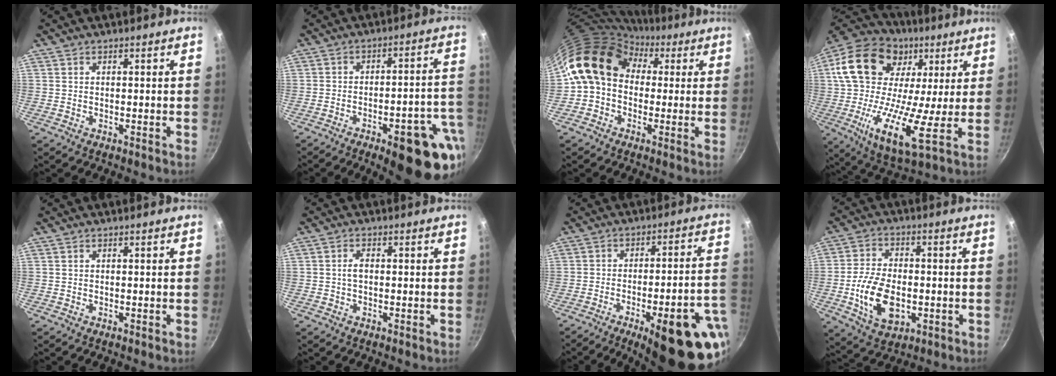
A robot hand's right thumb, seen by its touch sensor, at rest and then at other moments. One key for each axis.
{"total": 18.3, "fx": -8.8, "fy": 6.3, "fz": 14.8, "tx": -0.125, "ty": 0.037, "tz": -0.110}
{"total": 12.9, "fx": 2.7, "fy": 10.1, "fz": 7.6, "tx": -0.098, "ty": 0.023, "tz": 0.025}
{"total": 26.3, "fx": 4.7, "fy": 16.4, "fz": 20.0, "tx": -0.341, "ty": 0.000, "tz": 0.061}
{"total": 0.0}
{"total": 2.0, "fx": -0.1, "fy": 1.2, "fz": 1.6, "tx": -0.029, "ty": 0.007, "tz": -0.003}
{"total": 23.4, "fx": -11.2, "fy": 7.0, "fz": 19.3, "tx": -0.195, "ty": 0.047, "tz": -0.150}
{"total": 13.1, "fx": -2.6, "fy": 8.3, "fz": 9.9, "tx": -0.171, "ty": 0.009, "tz": -0.041}